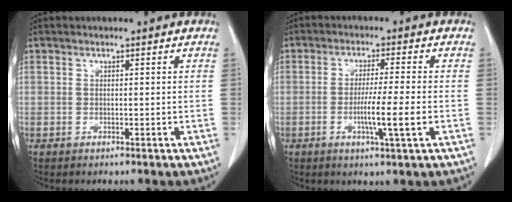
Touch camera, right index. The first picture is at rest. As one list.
[{"total": 6.4, "force": [-1.7, -0.7, 6.2], "torque": [-0.104, -0.013, -0.033]}]